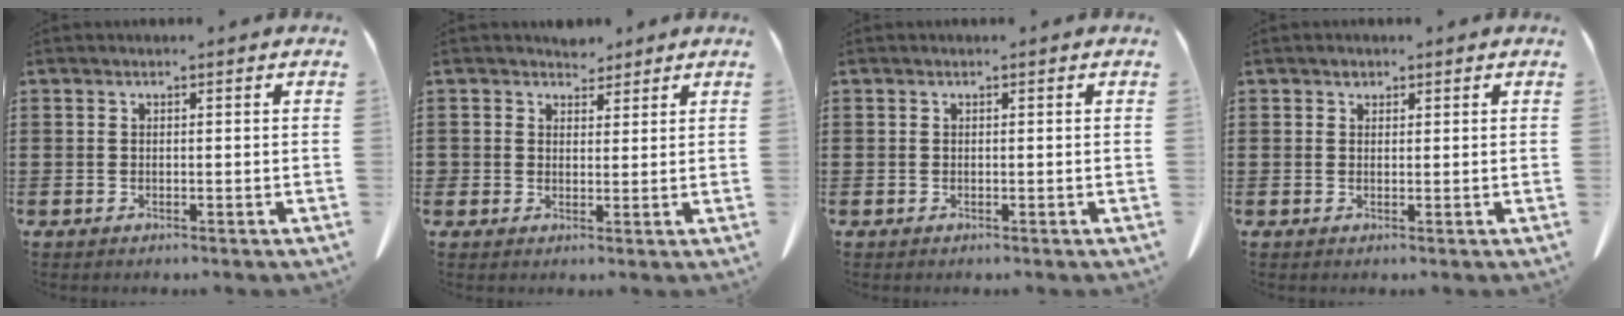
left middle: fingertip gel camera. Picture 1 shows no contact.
{"total": 3.0, "force": [2.4, 1.7, -0.1], "torque": [-0.002, 0.002, 0.044]}
{"total": 0.0}
{"total": 0.8, "force": [0.5, 0.6, 0.3], "torque": [-0.007, 0.003, 0.010]}